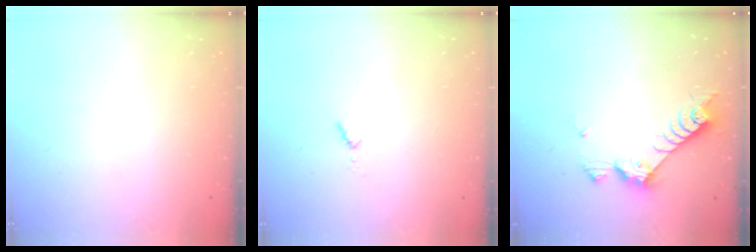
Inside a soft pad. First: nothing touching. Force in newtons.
{"total": 2.8, "press": 2.8, "slide": 0.4}
{"total": 7.9, "press": 7.8, "slide": 1.3}